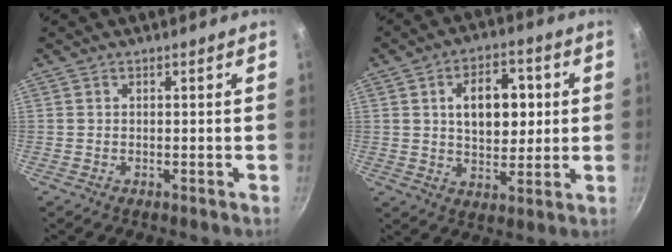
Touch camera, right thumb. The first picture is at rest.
{"total": 12.1, "force": [2.2, 7.6, 9.2], "torque": [-0.099, 0.001, 0.031]}